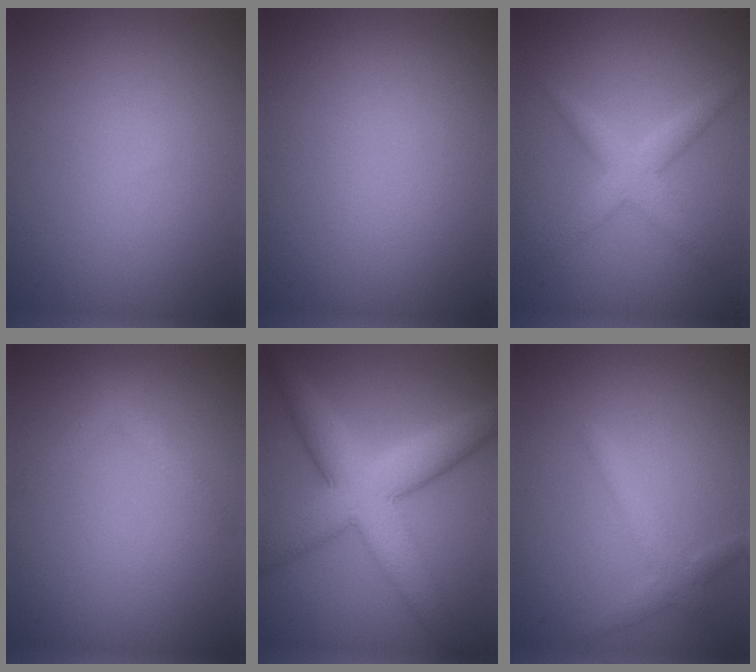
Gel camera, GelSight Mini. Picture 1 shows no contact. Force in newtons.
{"total": 0.0}
{"total": 2.9, "press": 2.9, "slide": 0.0}
{"total": 1.8, "press": 1.8, "slide": 0.1}
{"total": 8.3, "press": 8.3, "slide": 0.1}
{"total": 2.2, "press": 2.2, "slide": 0.1}